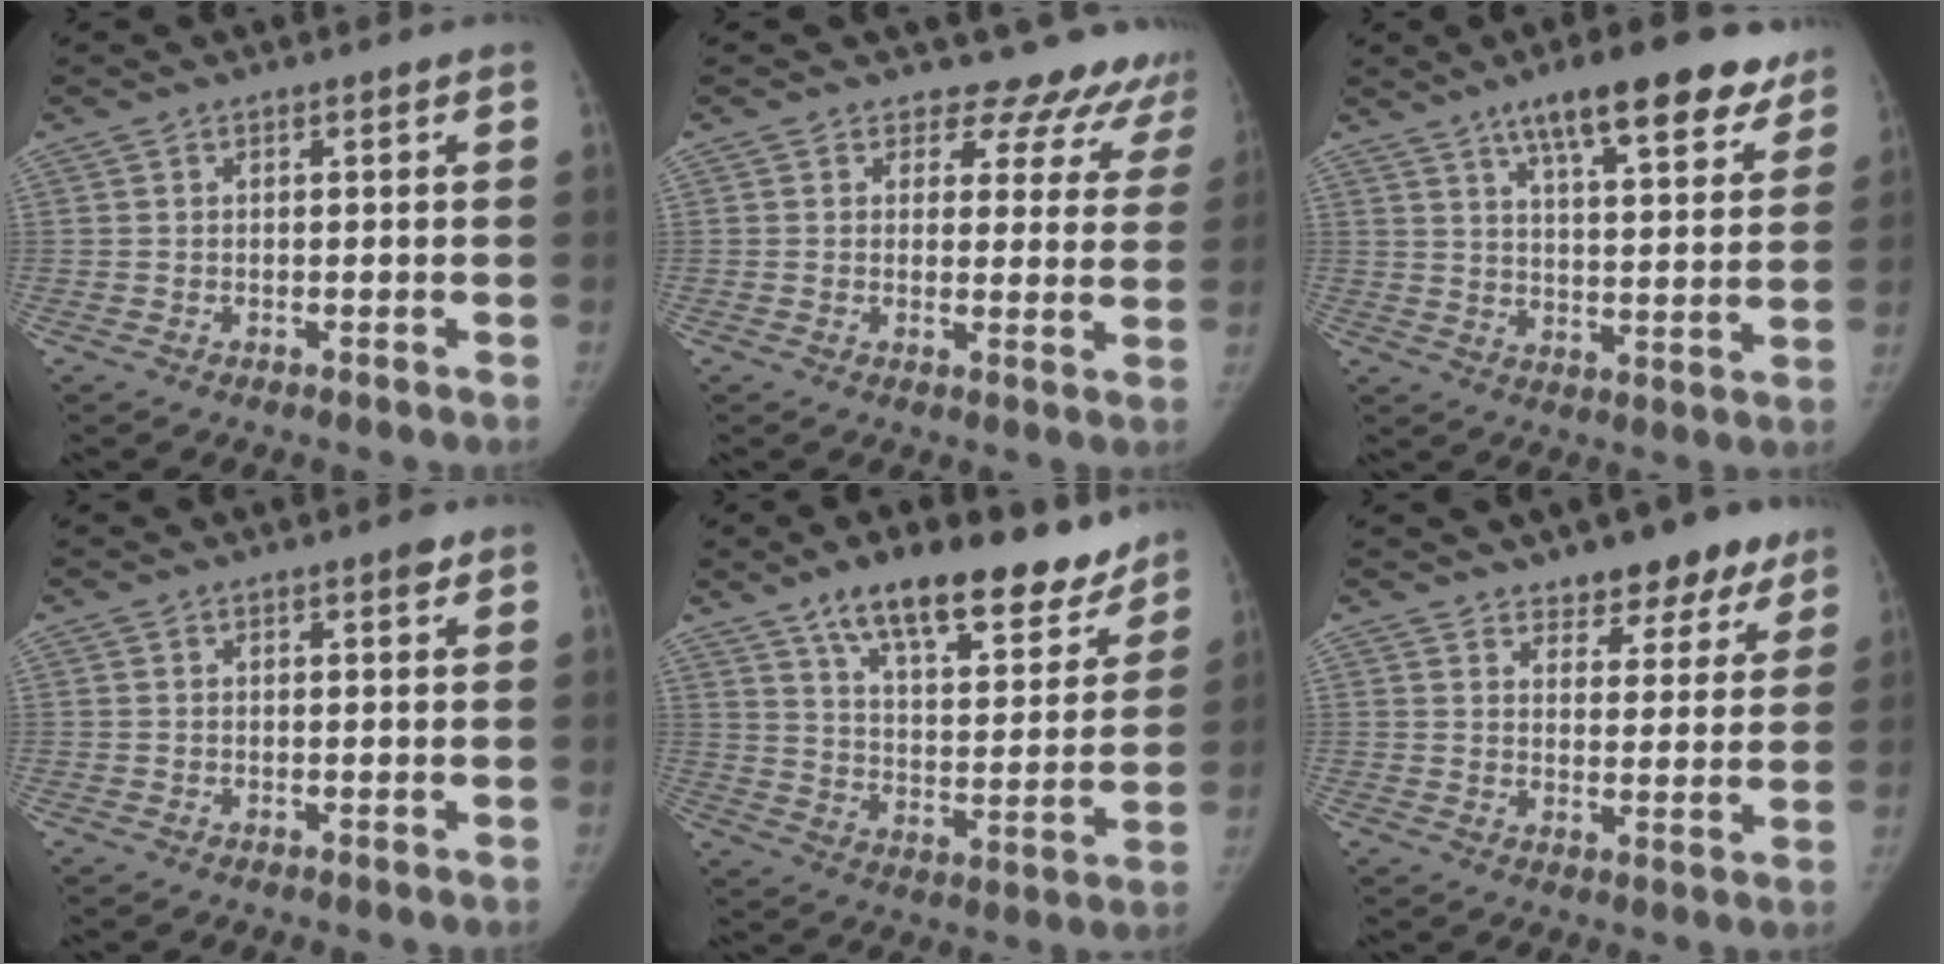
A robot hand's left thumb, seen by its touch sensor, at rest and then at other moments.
{"total": 12.7, "force": [11.4, 5.4, 0.7], "torque": [0.050, -0.071, 0.103]}
{"total": 17.4, "force": [11.7, 5.1, 12.0], "torque": [-0.136, -0.040, 0.173]}
{"total": 1.3, "force": [0.8, 0.4, 0.9], "torque": [-0.010, -0.002, 0.009]}
{"total": 20.2, "force": [14.7, 7.7, 11.4], "torque": [-0.119, -0.071, 0.232]}
{"total": 10.4, "force": [7.7, 5.1, 4.6], "torque": [-0.013, -0.043, 0.104]}